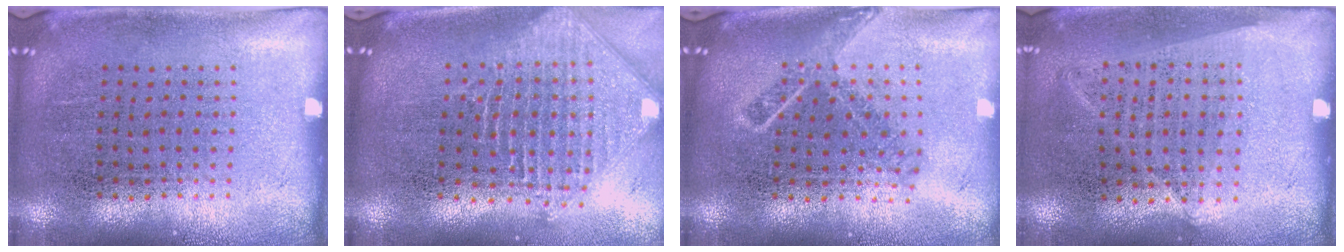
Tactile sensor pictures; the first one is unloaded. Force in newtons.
{"total": 2.5, "press": 1.9, "slide": 1.6}
{"total": 1.7, "press": 1.2, "slide": 1.2}
{"total": 1.0, "press": 0.9, "slide": 0.5}